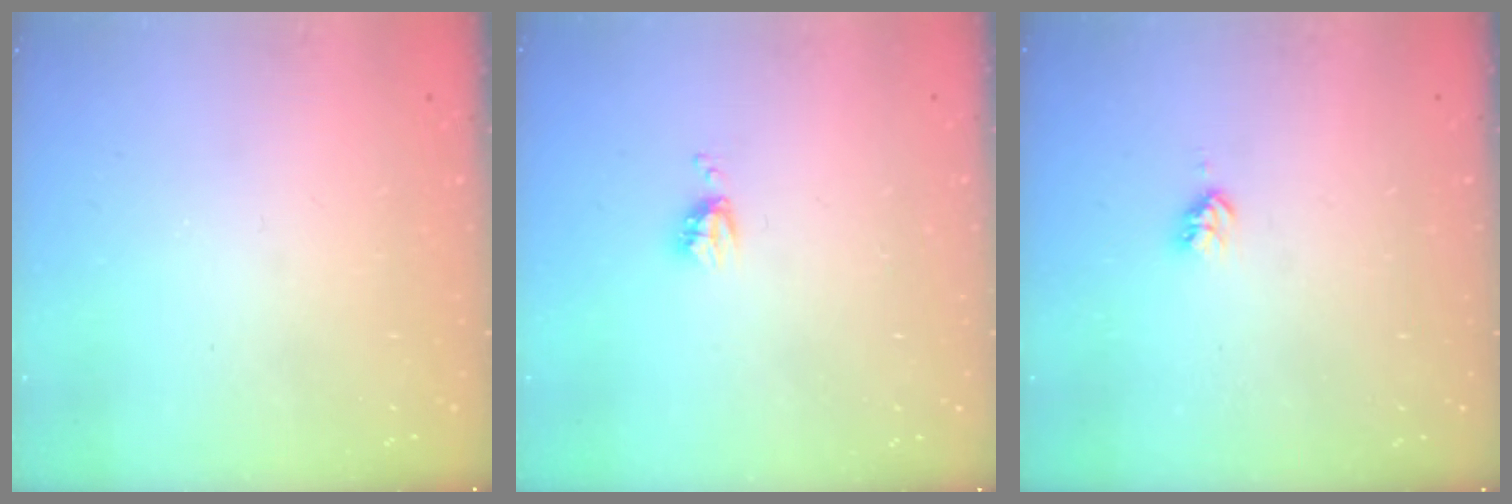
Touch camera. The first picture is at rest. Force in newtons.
{"total": 3.8, "press": 3.8, "slide": 0.6}
{"total": 2.8, "press": 2.8, "slide": 0.2}